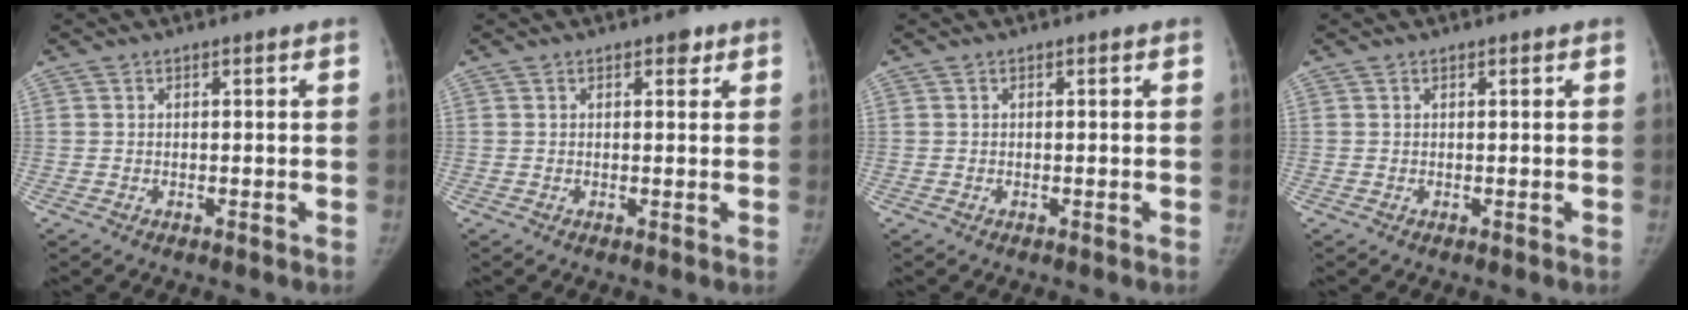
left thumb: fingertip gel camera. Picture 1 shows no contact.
{"total": 1.8, "force": [1.1, 1.0, 0.9], "torque": [0.001, -0.003, 0.011]}
{"total": 0.0}
{"total": 0.0}